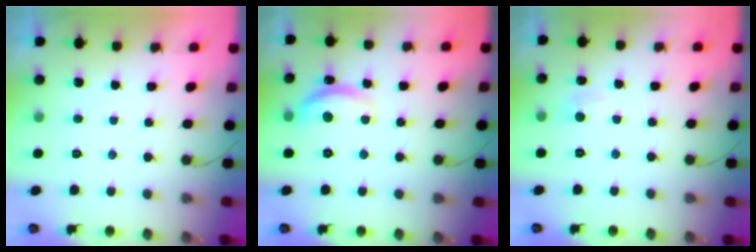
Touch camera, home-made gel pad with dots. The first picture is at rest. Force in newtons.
{"total": 13.0, "press": 12.9, "slide": 0.7}
{"total": 5.4, "press": 5.3, "slide": 0.7}